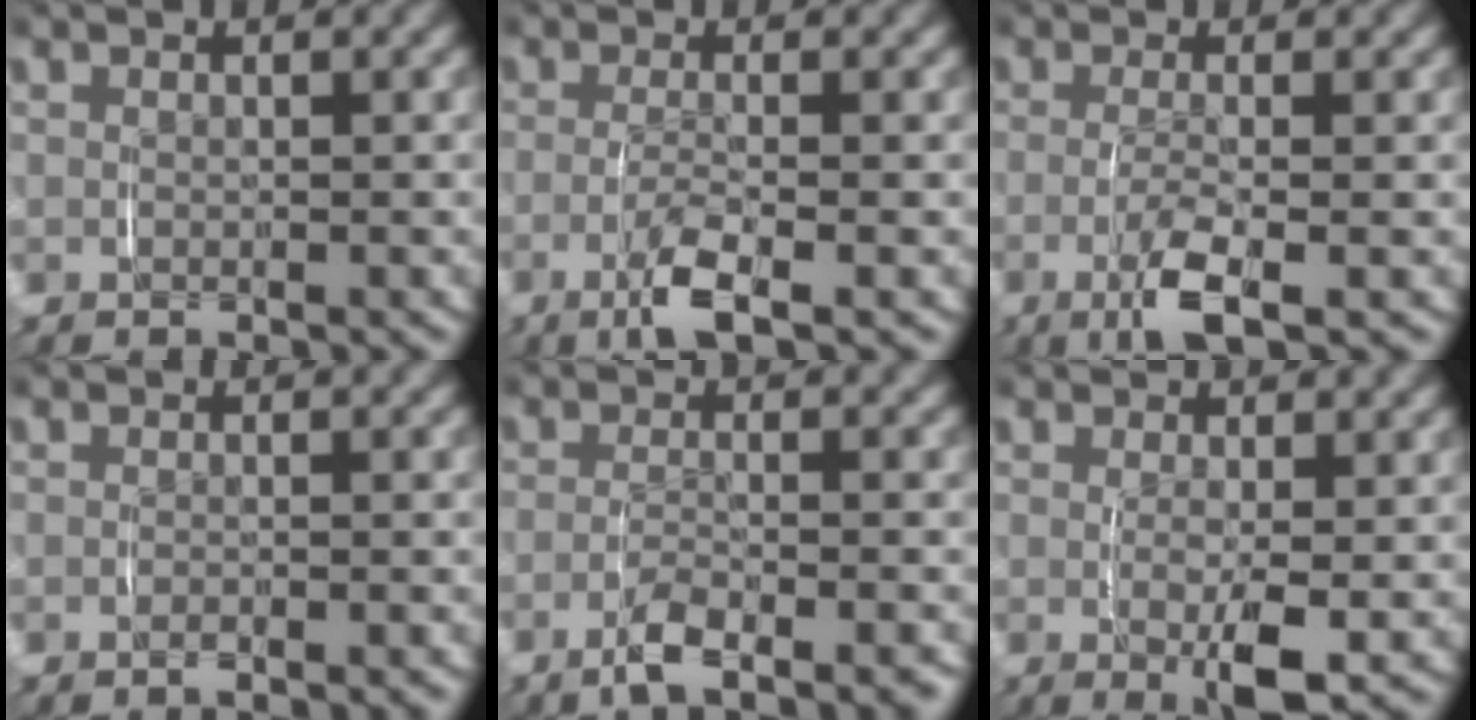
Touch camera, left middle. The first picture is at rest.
{"total": 3.3, "force": [-1.3, 0.5, 3.0], "torque": [-0.063, -0.012, -0.021]}
{"total": 3.8, "force": [-1.2, 0.6, 3.5], "torque": [-0.071, -0.013, -0.017]}
{"total": 0.7, "force": [-0.6, 0.1, 0.3], "torque": [-0.008, 0.002, -0.011]}
{"total": 2.7, "force": [-1.9, 0.4, 2.0], "torque": [-0.040, -0.002, -0.033]}
{"total": 3.4, "force": [-0.3, 0.8, 3.3], "torque": [-0.050, -0.013, -0.002]}